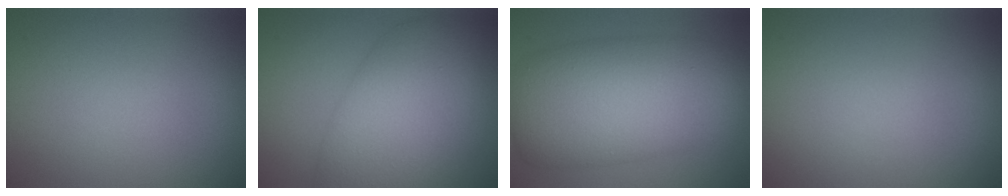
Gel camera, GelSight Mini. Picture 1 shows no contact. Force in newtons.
{"total": 8.4, "press": 8.4, "slide": 0.2}
{"total": 11.4, "press": 11.4, "slide": 0.2}
{"total": 0.0}